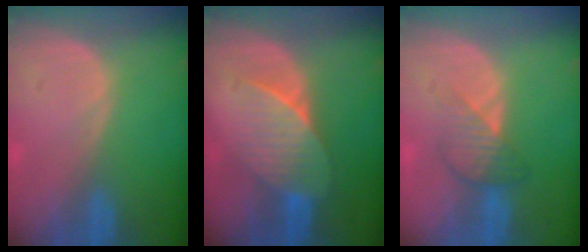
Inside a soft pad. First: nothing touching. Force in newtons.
{"total": 7.2, "press": 6.7, "slide": 2.6}
{"total": 3.8, "press": 3.8, "slide": 0.0}